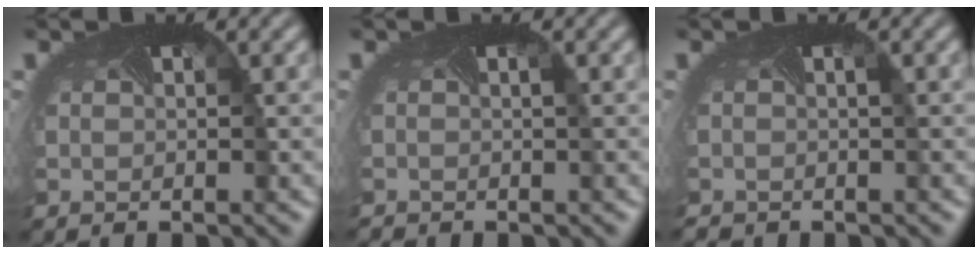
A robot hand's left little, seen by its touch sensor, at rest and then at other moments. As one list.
[{"total": 0.8, "force": [-0.7, -0.1, 0.4], "torque": [-0.005, -0.007, -0.011]}, {"total": 1.2, "force": [-1.1, 0.4, 0.5], "torque": [-0.003, -0.010, -0.017]}]